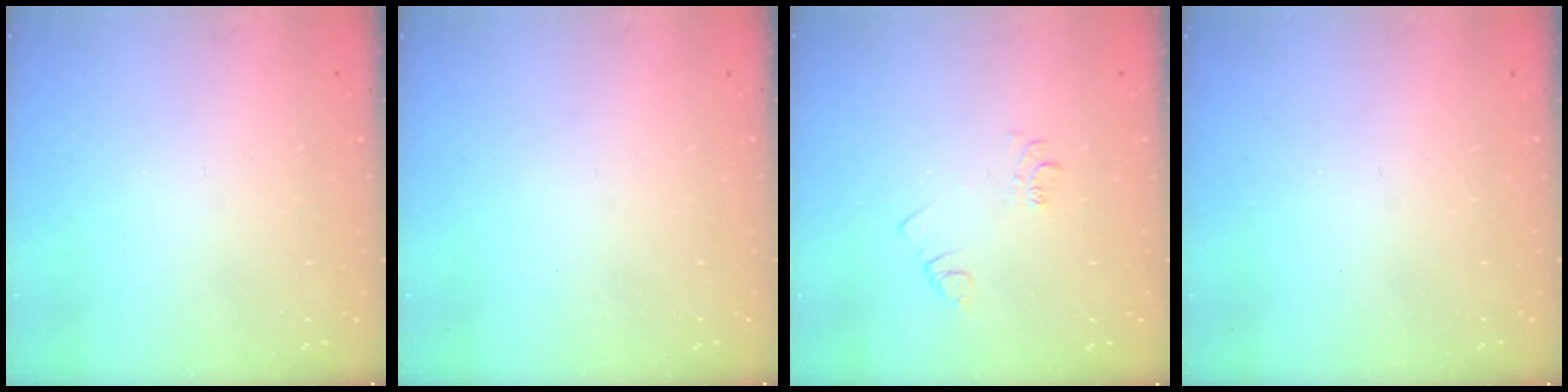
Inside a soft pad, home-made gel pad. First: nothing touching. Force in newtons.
{"total": 0.0}
{"total": 3.6, "press": 3.6, "slide": 0.5}
{"total": 2.6, "press": 2.6, "slide": 0.4}